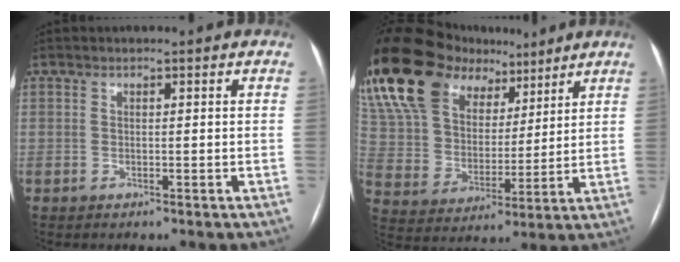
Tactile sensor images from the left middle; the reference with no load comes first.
{"total": 23.3, "force": [15.5, 12.9, 11.8], "torque": [-0.258, 0.072, 0.278]}